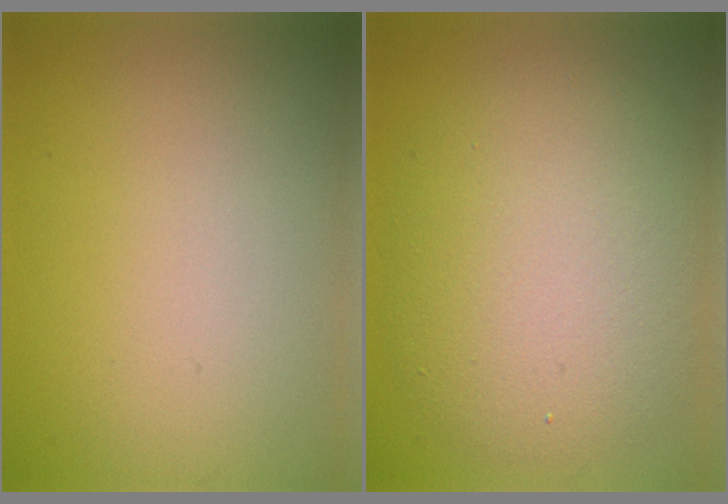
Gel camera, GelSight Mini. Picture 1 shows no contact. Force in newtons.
{"total": 7.9, "press": 7.8, "slide": 0.7}